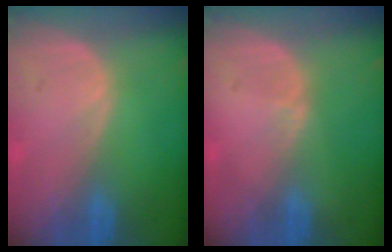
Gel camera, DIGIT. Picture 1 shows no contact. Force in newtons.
{"total": 0.6, "press": 0.6, "slide": 0.2}